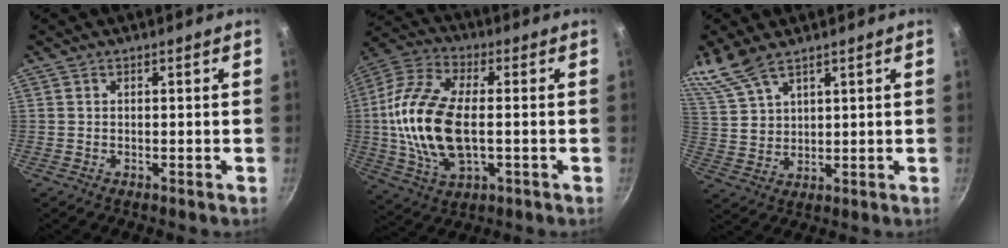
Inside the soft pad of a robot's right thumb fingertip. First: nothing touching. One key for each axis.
{"total": 18.7, "fx": -0.9, "fy": 9.7, "fz": 16.0, "tx": -0.326, "ty": 0.015, "tz": -0.025}
{"total": 8.8, "fx": 6.8, "fy": 3.5, "fz": 4.4, "tx": -0.089, "ty": -0.014, "tz": 0.151}